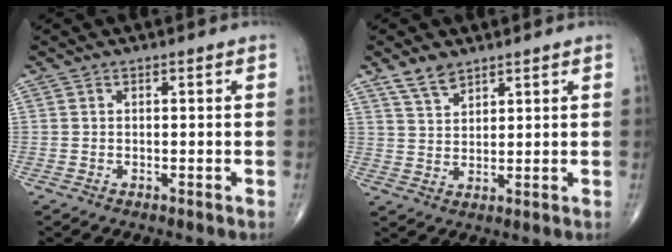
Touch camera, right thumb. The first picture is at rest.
{"total": 4.4, "force": [3.4, 2.2, 1.9], "torque": [-0.025, -0.019, 0.070]}